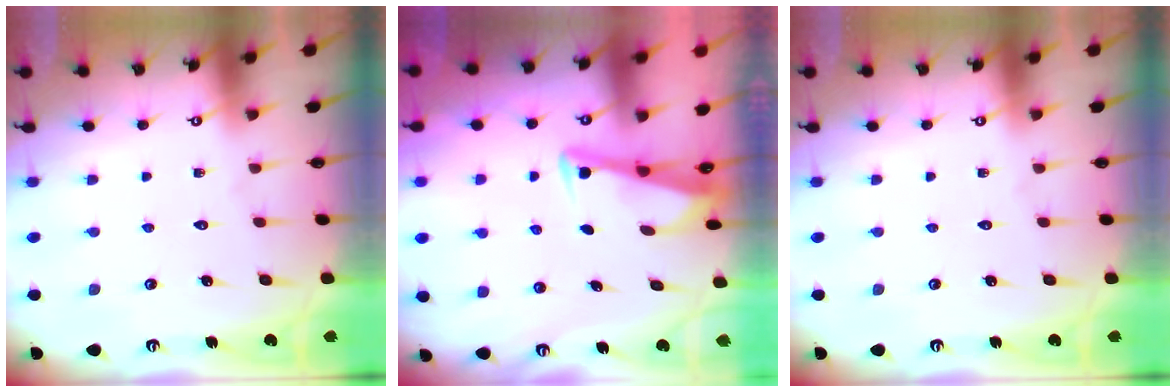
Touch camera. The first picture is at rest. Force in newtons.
{"total": 3.3, "press": 3.3, "slide": 0.4}
{"total": 0.0}